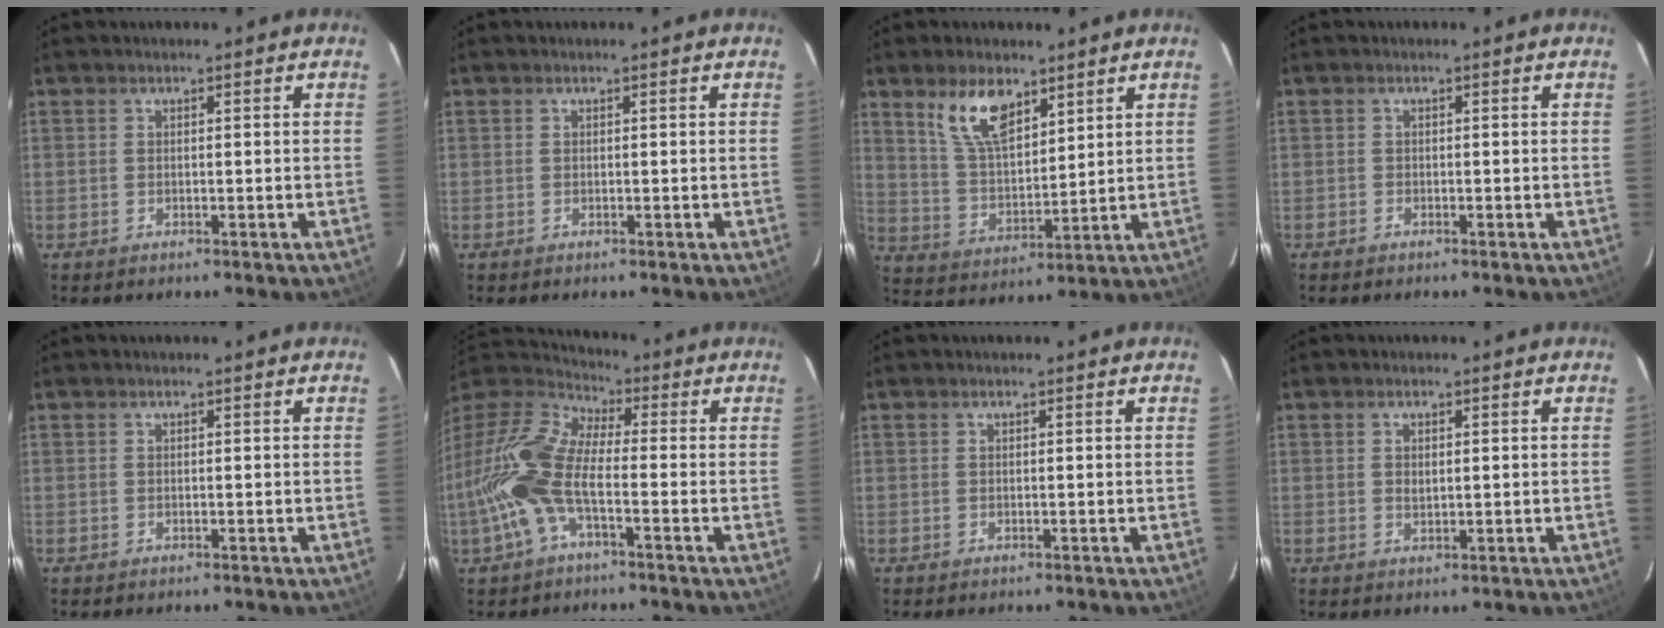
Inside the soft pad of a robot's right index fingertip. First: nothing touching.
{"total": 0.0}
{"total": 10.1, "force": [6.4, 4.5, 6.5], "torque": [-0.122, 0.008, 0.131]}
{"total": 0.7, "force": [-0.6, 0.4, 0.0], "torque": [-0.004, 0.002, -0.012]}
{"total": 0.0}
{"total": 16.7, "force": [-4.6, 6.9, 14.5], "torque": [-0.307, -0.004, -0.103]}
{"total": 0.0}
{"total": 1.7, "force": [0.3, 1.0, 1.3], "torque": [-0.023, 0.001, 0.006]}